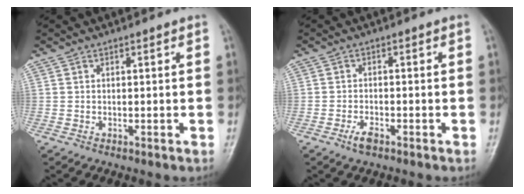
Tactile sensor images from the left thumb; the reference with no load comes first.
{"total": 2.4, "force": [-1.7, 1.0, 1.4], "torque": [-0.031, 0.005, -0.033]}